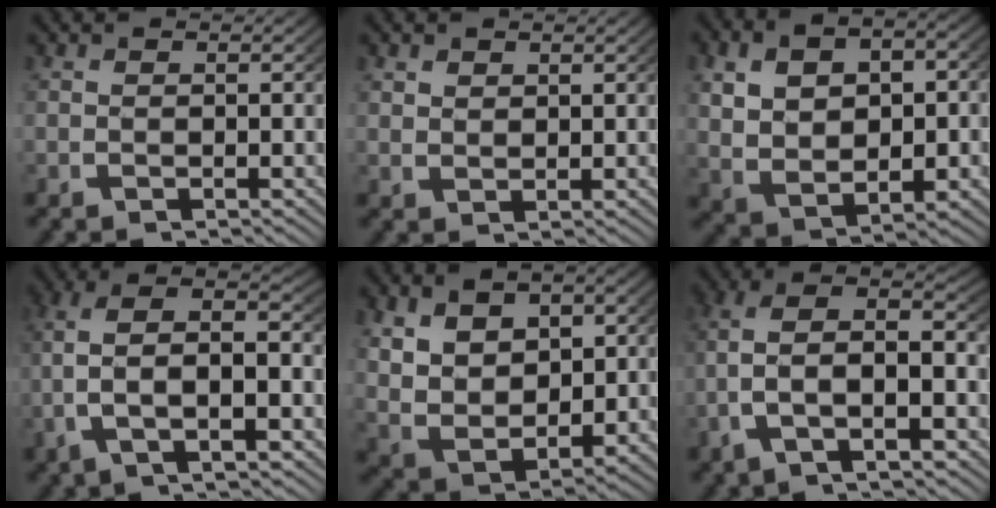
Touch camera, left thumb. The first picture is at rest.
{"total": 1.5, "force": [1.2, 0.7, 0.3], "torque": [-0.002, -0.003, 0.030]}
{"total": 8.8, "force": [-0.1, 6.4, 6.1], "torque": [-0.126, -0.033, 0.017]}
{"total": 9.5, "force": [-0.2, 5.5, 7.7], "torque": [-0.167, -0.015, -0.005]}
{"total": 10.2, "force": [-0.5, 7.6, 6.7], "torque": [-0.152, -0.049, 0.013]}
{"total": 10.4, "force": [-0.3, 6.7, 8.0], "torque": [-0.166, -0.018, -0.011]}